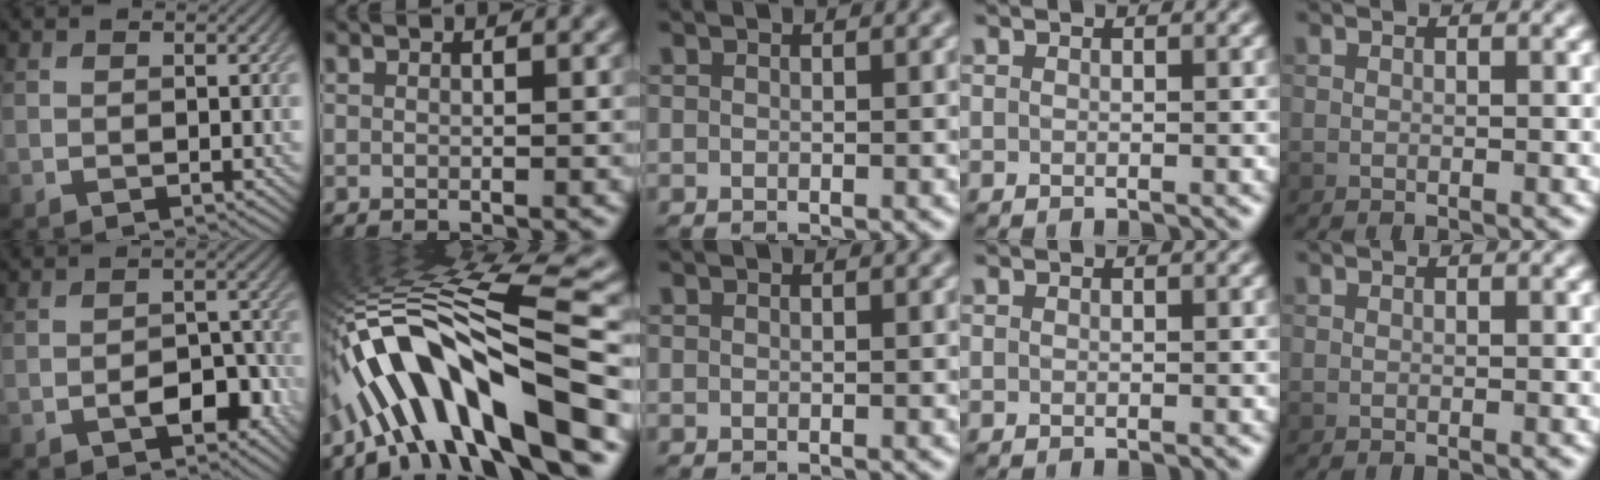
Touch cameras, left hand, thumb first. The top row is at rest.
{"thumb": {"total": 4.9, "force": [-2.2, 2.8, 3.4], "torque": [-0.050, 0.003, -0.037]}, "index": {"total": 15.6, "force": [-6.1, 3.9, 13.8], "torque": [-0.242, 0.038, -0.093]}}